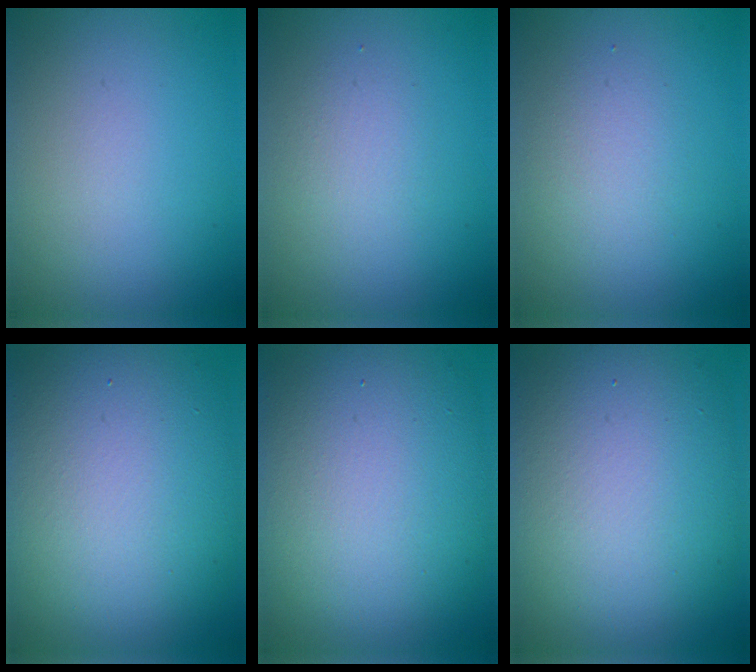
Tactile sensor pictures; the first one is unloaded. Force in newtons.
{"total": 1.6, "press": 1.6, "slide": 0.1}
{"total": 2.2, "press": 2.2, "slide": 0.1}
{"total": 15.0, "press": 15.0, "slide": 0.4}
{"total": 13.2, "press": 13.2, "slide": 0.9}
{"total": 13.0, "press": 13.0, "slide": 0.6}